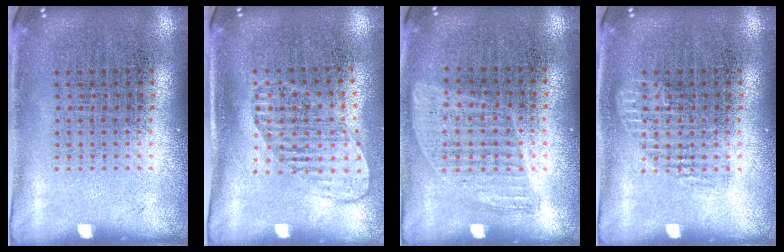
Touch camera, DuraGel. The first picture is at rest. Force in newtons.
{"total": 1.4, "press": 1.2, "slide": 0.8}
{"total": 0.9, "press": 0.8, "slide": 0.4}
{"total": 1.3, "press": 1.2, "slide": 0.4}